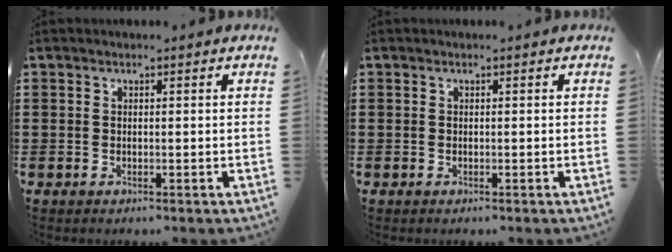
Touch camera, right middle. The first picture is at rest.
{"total": 0.0}